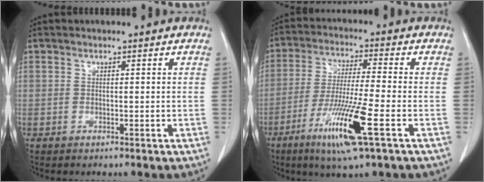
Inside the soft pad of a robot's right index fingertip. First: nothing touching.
{"total": 12.1, "force": [-5.4, -0.2, 10.8], "torque": [-0.214, -0.028, -0.101]}